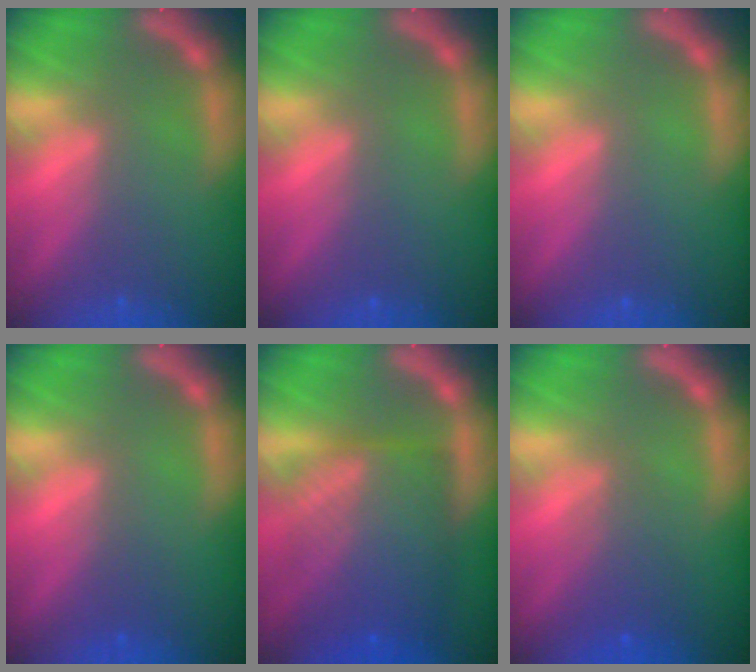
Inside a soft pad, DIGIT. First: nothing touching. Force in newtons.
{"total": 0.0}
{"total": 0.0}
{"total": 1.0}
{"total": 10.0}
{"total": 3.0}